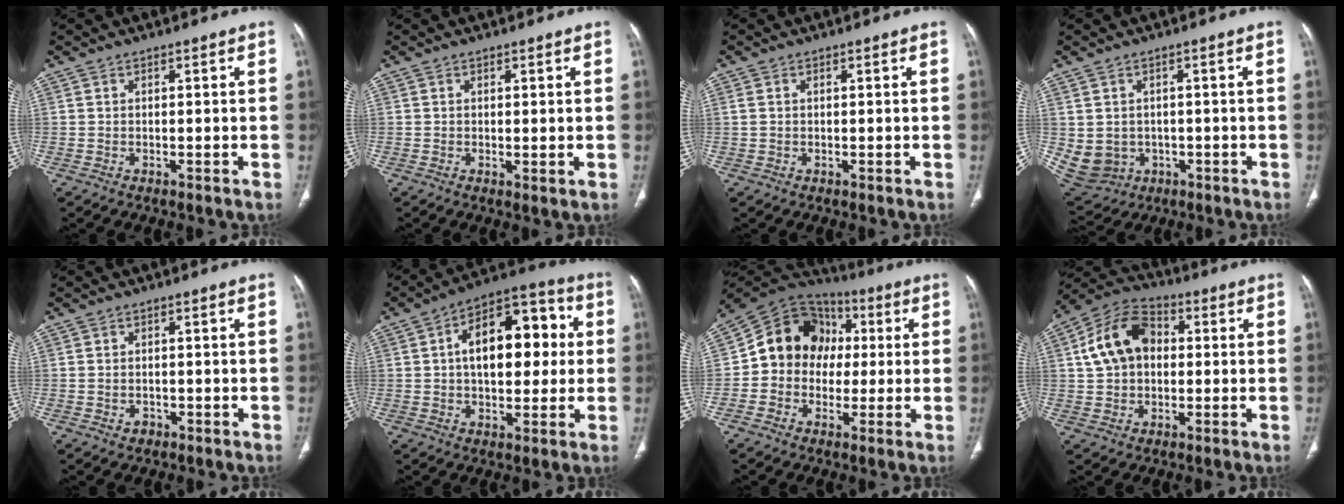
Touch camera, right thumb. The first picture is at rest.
{"total": 1.1, "force": [0.2, 0.3, 1.0], "torque": [-0.025, -0.007, 0.005]}
{"total": 1.0, "force": [0.1, 0.8, 0.7], "torque": [-0.022, 0.011, 0.006]}
{"total": 11.5, "force": [-1.7, 10.3, 4.9], "torque": [-0.124, 0.012, 0.000]}
{"total": 1.6, "force": [-0.6, 1.4, 0.7], "torque": [-0.010, 0.008, -0.003]}
{"total": 17.5, "force": [2.2, 9.9, 14.3], "torque": [-0.172, 0.030, 0.028]}
{"total": 14.8, "force": [0.7, 12.6, 7.7], "torque": [-0.093, 0.033, 0.000]}
{"total": 12.7, "force": [1.8, 9.3, 8.6], "torque": [-0.139, 0.025, 0.021]}